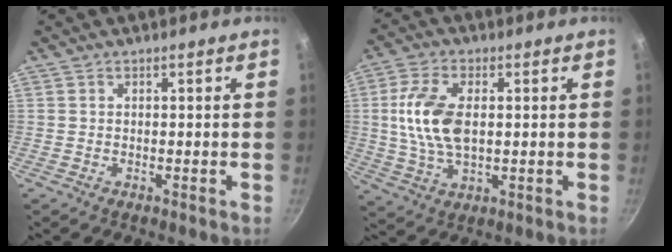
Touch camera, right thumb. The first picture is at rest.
{"total": 11.9, "force": [1.2, 6.4, 10.0], "torque": [-0.206, 0.000, 0.024]}